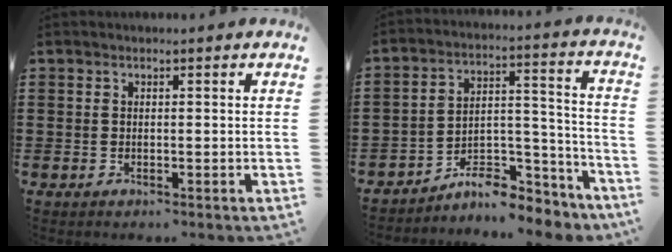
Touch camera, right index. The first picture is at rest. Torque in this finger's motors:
{"motor_torque": [-0.07, 0.38, -0.03, -0.17]}